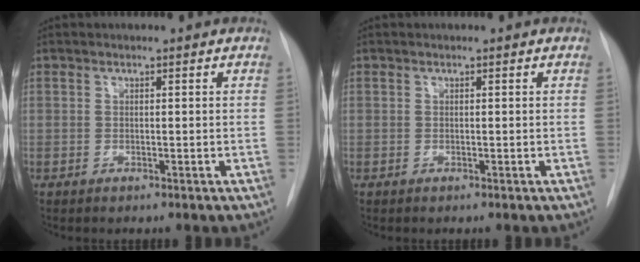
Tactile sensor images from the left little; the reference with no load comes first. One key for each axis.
{"total": 0.0}